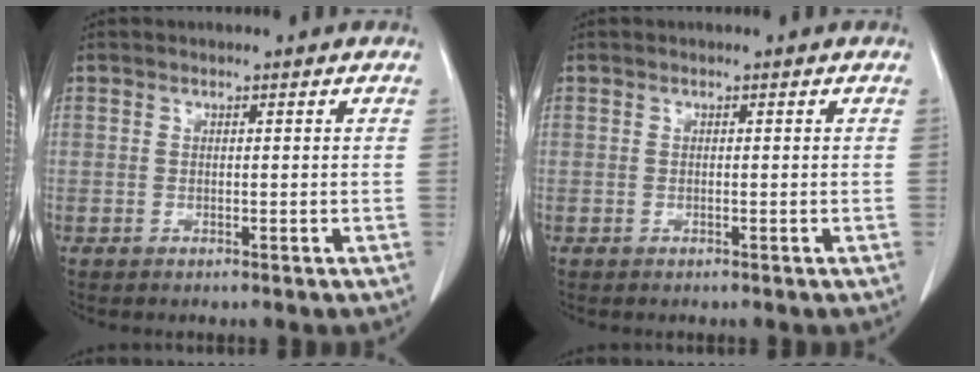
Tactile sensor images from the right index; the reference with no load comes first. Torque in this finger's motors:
{"motor_torque": [0.07, 0.01, -0.02, 0.01]}